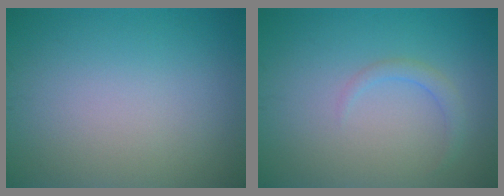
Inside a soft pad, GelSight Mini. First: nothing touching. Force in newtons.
{"total": 1.3, "press": 1.3, "slide": 0.1}